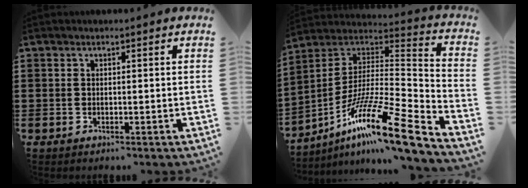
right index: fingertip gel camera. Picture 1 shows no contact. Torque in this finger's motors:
{"motor_torque": [2.14, 0.00, 0.03, 0.01]}